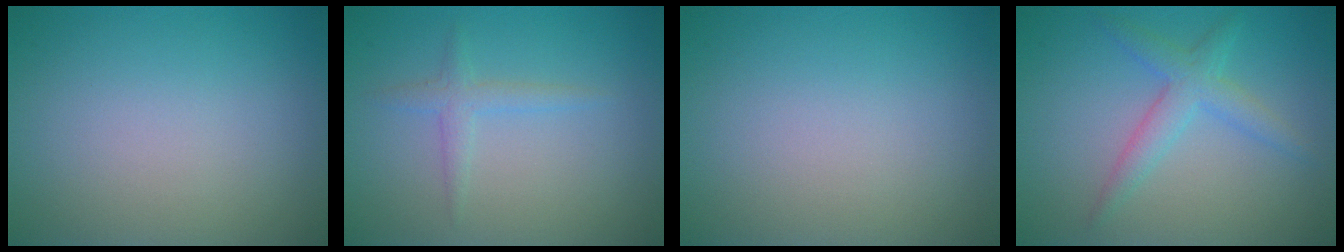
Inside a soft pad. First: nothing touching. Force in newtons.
{"total": 1.6, "press": 1.6, "slide": 0.1}
{"total": 0.0}
{"total": 2.9, "press": 2.9, "slide": 0.1}